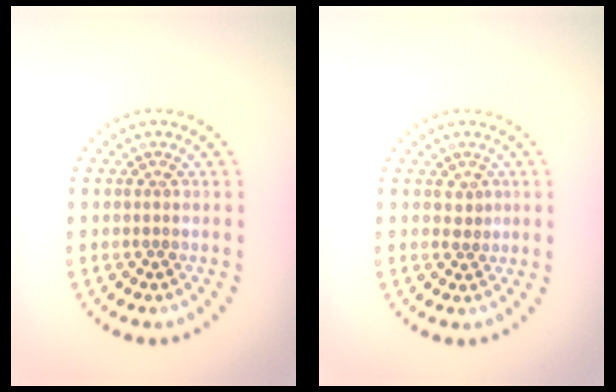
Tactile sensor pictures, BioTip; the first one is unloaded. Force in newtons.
{"total": 1.0, "press": 0.8, "slide": 0.6}